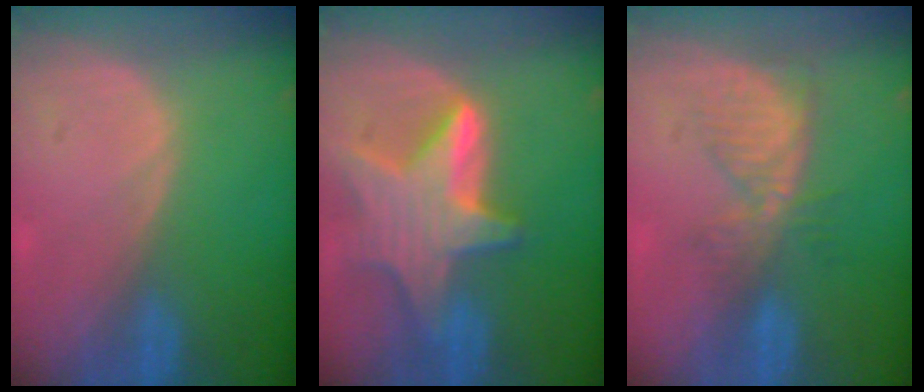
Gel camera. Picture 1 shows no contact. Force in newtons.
{"total": 9.5, "press": 9.5, "slide": 0.7}
{"total": 5.4, "press": 5.3, "slide": 0.6}